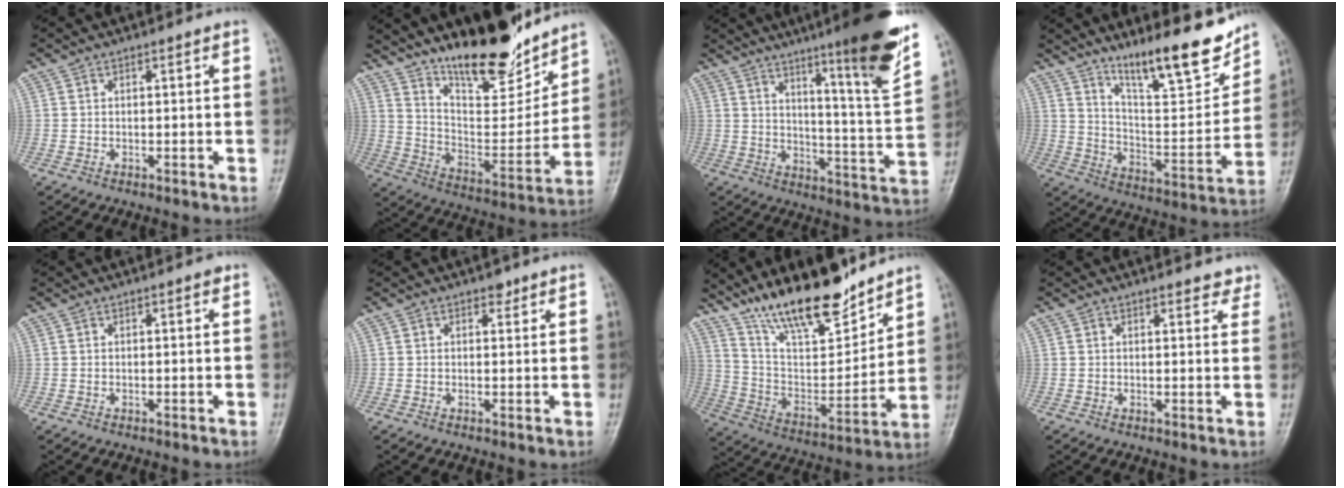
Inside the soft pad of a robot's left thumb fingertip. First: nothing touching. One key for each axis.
{"total": 19.1, "fx": 15.3, "fy": 5.6, "fz": 9.9, "tx": -0.112, "ty": -0.109, "tz": 0.260}
{"total": 18.8, "fx": 11.9, "fy": 1.2, "fz": 14.4, "tx": -0.183, "ty": -0.071, "tz": 0.173}
{"total": 18.1, "fx": 13.4, "fy": 4.3, "fz": 11.4, "tx": -0.139, "ty": -0.083, "tz": 0.223}
{"total": 0.6, "fx": 0.3, "fy": 0.2, "fz": 0.4, "tx": -0.005, "ty": 0.000, "tz": 0.000}
{"total": 1.4, "fx": 1.0, "fy": 0.8, "fz": 0.6, "tx": 0.001, "ty": -0.005, "tz": 0.012}
{"total": 19.5, "fx": 15.4, "fy": 5.8, "fz": 10.4, "tx": -0.138, "ty": -0.087, "tz": 0.276}
{"total": 3.8, "fx": 3.3, "fy": 1.5, "fz": 1.0, "tx": 0.016, "ty": -0.014, "tz": 0.029}